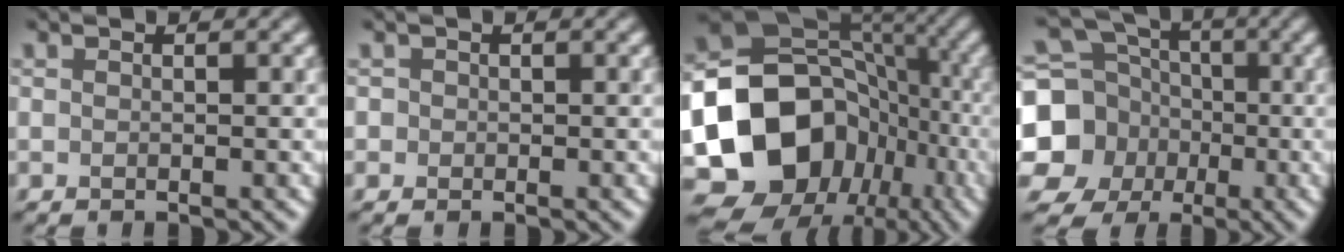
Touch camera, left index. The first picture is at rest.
{"total": 0.7, "force": [0.0, 0.7, 0.1], "torque": [0.007, -0.002, -0.004]}
{"total": 18.4, "force": [-5.9, 15.1, 8.6], "torque": [-0.165, 0.007, -0.111]}
{"total": 12.2, "force": [-2.0, 11.3, 4.2], "torque": [-0.140, -0.017, -0.057]}